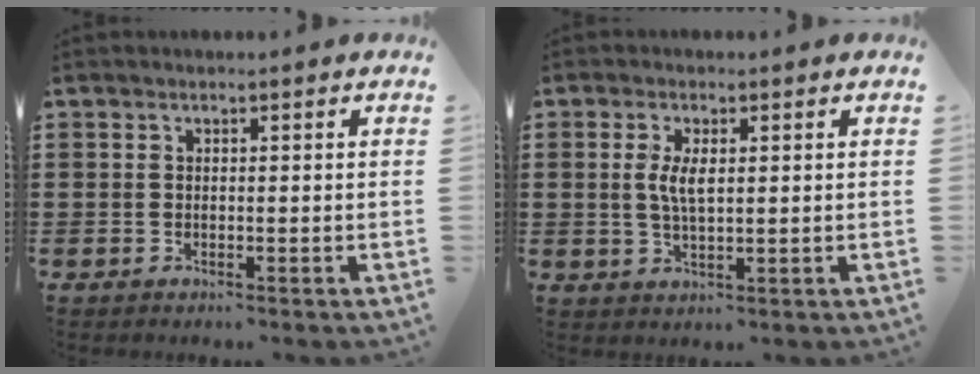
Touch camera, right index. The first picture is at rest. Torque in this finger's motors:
{"motor_torque": [0.35, 0.35, 0.13, 0.11]}